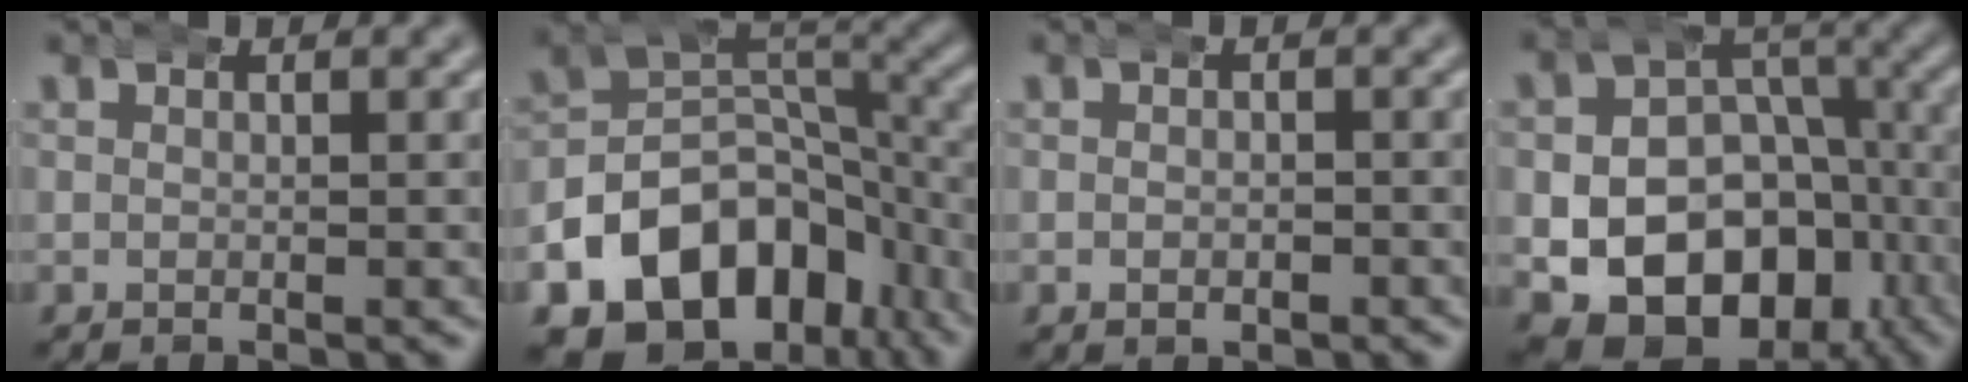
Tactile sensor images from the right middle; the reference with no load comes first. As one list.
[{"total": 18.4, "force": [-7.3, 13.7, 9.9], "torque": [-0.184, -0.062, -0.100]}, {"total": 0.9, "force": [-0.4, 0.6, 0.5], "torque": [-0.008, -0.001, -0.005]}, {"total": 17.7, "force": [-4.8, 14.5, 8.9], "torque": [-0.188, -0.073, -0.058]}]